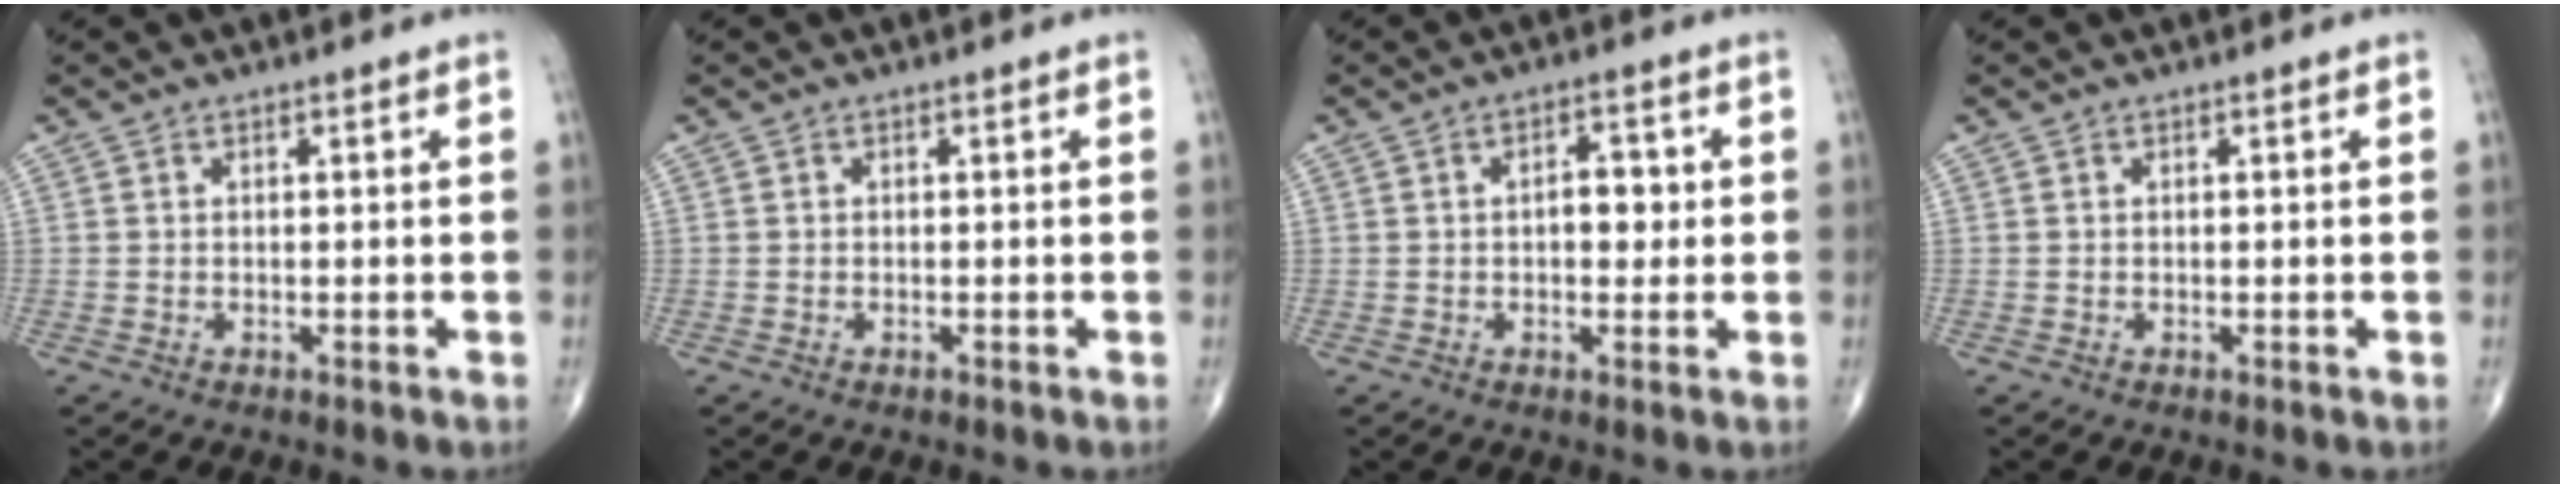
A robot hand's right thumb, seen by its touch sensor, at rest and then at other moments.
{"total": 0.0}
{"total": 4.5, "force": [0.2, 2.6, 3.7], "torque": [-0.036, 0.006, 0.000]}
{"total": 0.0}